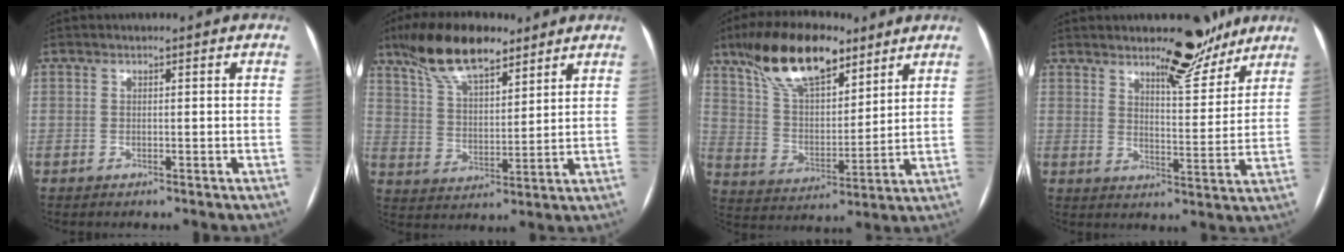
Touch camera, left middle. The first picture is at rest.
{"total": 12.9, "force": [9.6, 4.2, 7.6], "torque": [-0.145, 0.020, 0.175]}
{"total": 16.2, "force": [11.0, 6.1, 10.2], "torque": [-0.191, 0.025, 0.205]}
{"total": 8.2, "force": [6.8, 2.1, 4.1], "torque": [-0.056, -0.014, 0.104]}